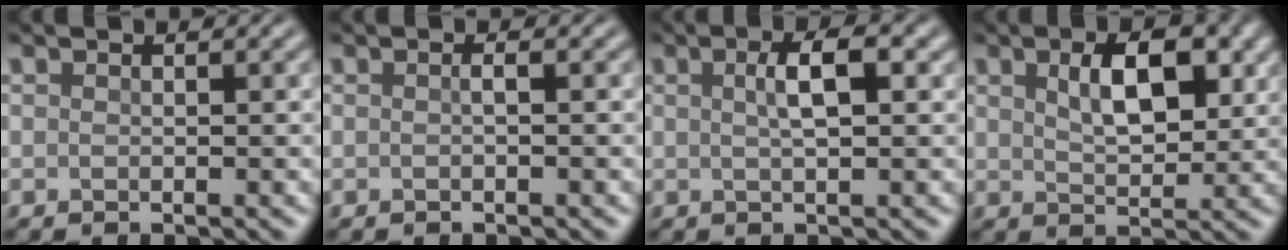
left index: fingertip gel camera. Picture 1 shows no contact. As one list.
[{"total": 0.6, "force": [0.0, 0.0, 0.6], "torque": [-0.013, 0.001, -0.001]}, {"total": 3.0, "force": [0.8, 0.7, 2.8], "torque": [-0.049, 0.010, 0.011]}, {"total": 4.9, "force": [1.7, 2.4, 3.9], "torque": [-0.068, 0.003, 0.030]}]